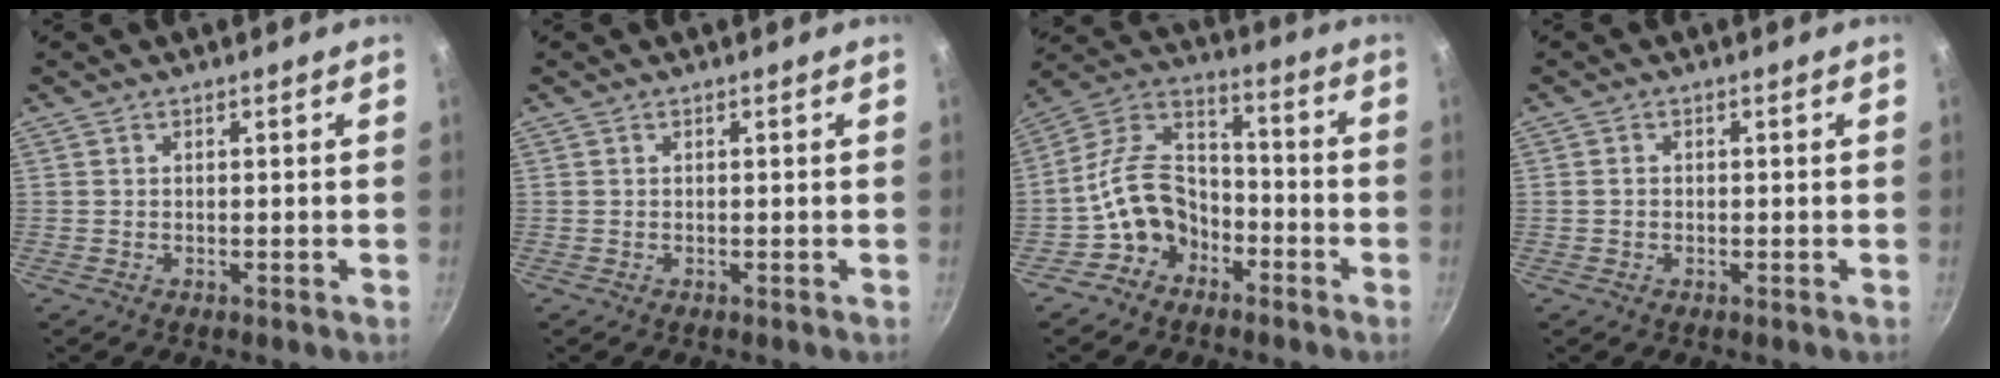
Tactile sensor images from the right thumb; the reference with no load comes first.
{"total": 0.0}
{"total": 12.7, "force": [-5.6, 9.7, 6.2], "torque": [-0.077, 0.067, -0.114]}
{"total": 1.0, "force": [-0.2, 0.9, 0.5], "torque": [-0.008, 0.003, -0.004]}